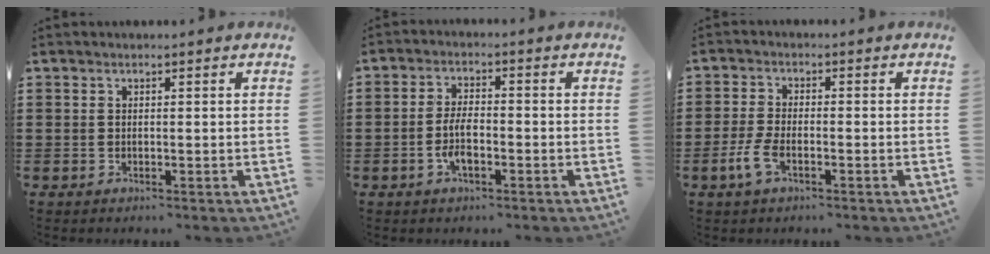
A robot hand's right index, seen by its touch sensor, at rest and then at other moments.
{"total": 4.6, "force": [-1.6, 1.6, 4.1], "torque": [-0.092, -0.004, -0.033]}
{"total": 3.6, "force": [-1.7, 1.2, 3.0], "torque": [-0.079, -0.011, -0.037]}